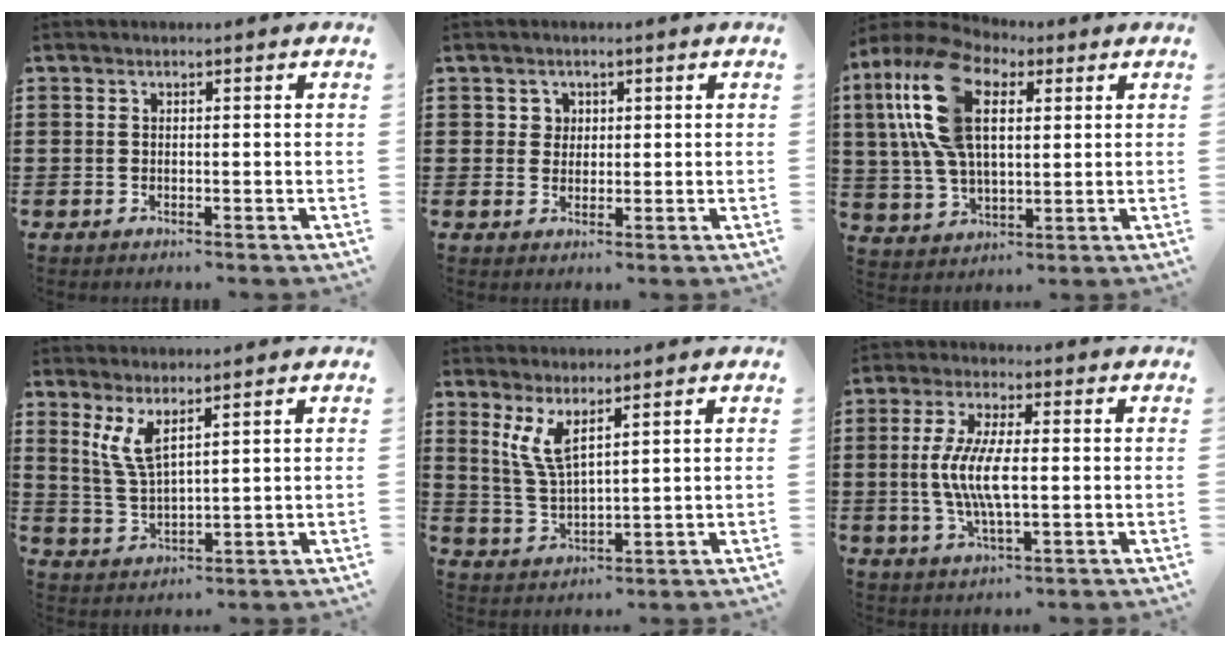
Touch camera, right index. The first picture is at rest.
{"total": 2.1, "force": [0.7, 2.0, 0.3], "torque": [-0.014, 0.009, 0.012]}
{"total": 15.1, "force": [5.5, 8.1, 11.6], "torque": [-0.282, 0.012, 0.092]}
{"total": 5.1, "force": [3.0, 1.3, 3.9], "torque": [-0.102, -0.008, 0.050]}
{"total": 5.4, "force": [3.1, 1.2, 4.2], "torque": [-0.106, -0.008, 0.052]}
{"total": 7.9, "force": [-0.3, 2.6, 7.5], "torque": [-0.162, -0.005, -0.014]}